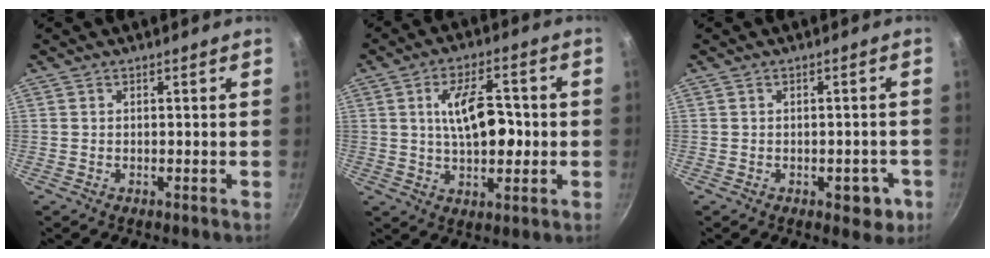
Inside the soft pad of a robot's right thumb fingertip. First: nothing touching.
{"total": 11.3, "force": [0.8, 5.6, 9.8], "torque": [-0.146, 0.006, 0.015]}
{"total": 4.3, "force": [-1.8, 2.5, 3.0], "torque": [-0.012, 0.010, -0.020]}